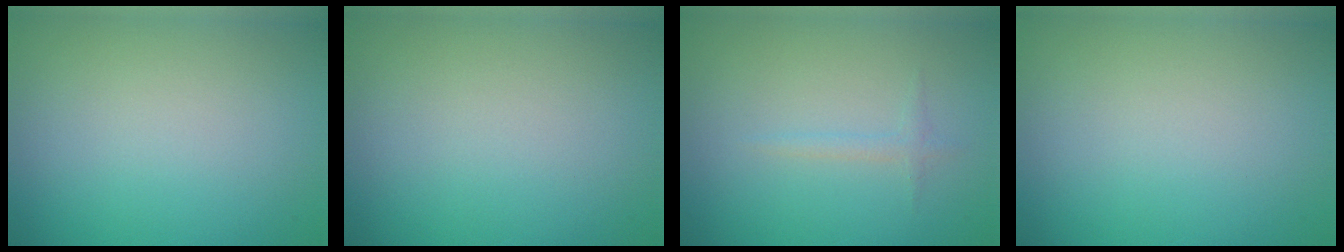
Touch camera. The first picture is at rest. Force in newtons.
{"total": 0.0}
{"total": 0.8, "press": 0.8, "slide": 0.0}
{"total": 0.0}